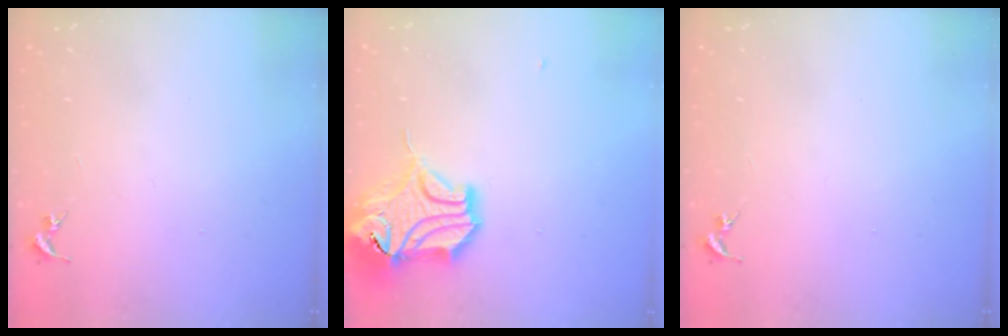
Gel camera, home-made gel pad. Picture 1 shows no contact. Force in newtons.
{"total": 16.0, "press": 15.9, "slide": 2.1}
{"total": 0.0}